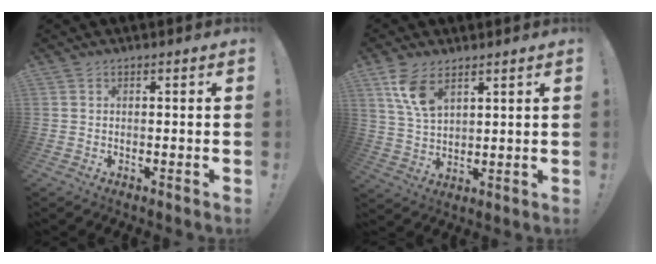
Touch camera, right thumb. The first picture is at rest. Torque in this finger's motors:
{"motor_torque": [0.05, 0.09, 0.37, 0.41, 0.04]}